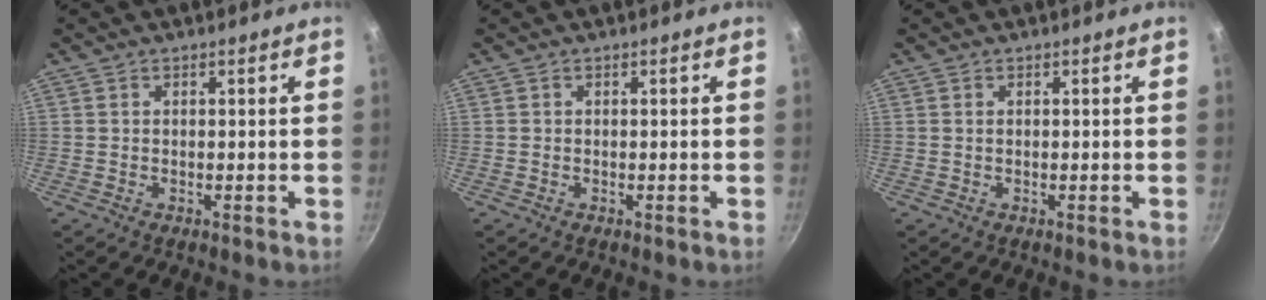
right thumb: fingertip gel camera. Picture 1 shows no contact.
{"total": 0.0}
{"total": 0.0}